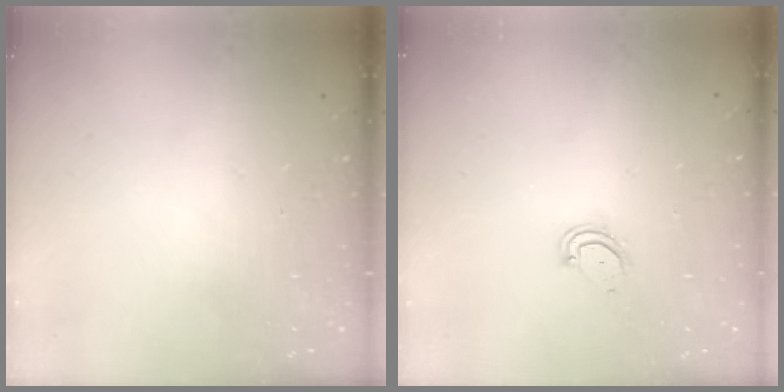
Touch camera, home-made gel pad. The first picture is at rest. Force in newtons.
{"total": 3.5, "press": 3.5, "slide": 0.3}